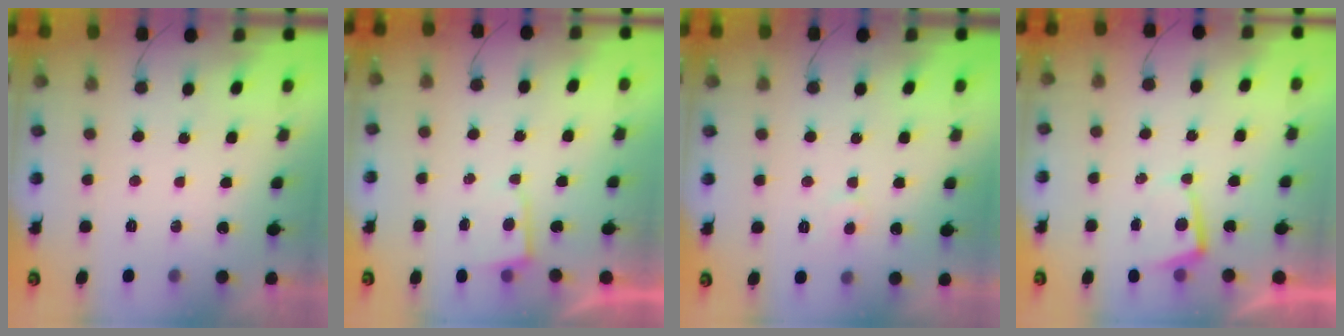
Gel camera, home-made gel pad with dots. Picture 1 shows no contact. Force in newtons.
{"total": 2.1, "press": 2.1, "slide": 0.3}
{"total": 3.3, "press": 3.2, "slide": 0.4}
{"total": 2.8, "press": 2.8, "slide": 0.5}